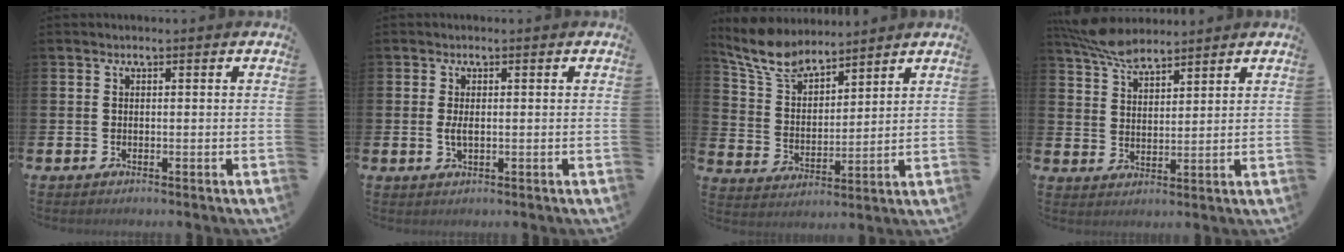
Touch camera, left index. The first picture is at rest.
{"total": 1.7, "force": [0.1, 0.7, 1.6], "torque": [-0.029, 0.001, 0.000]}
{"total": 7.9, "force": [7.1, 2.5, 2.4], "torque": [-0.079, -0.029, 0.131]}
{"total": 6.3, "force": [5.8, 1.4, 1.9], "torque": [-0.049, -0.024, 0.106]}